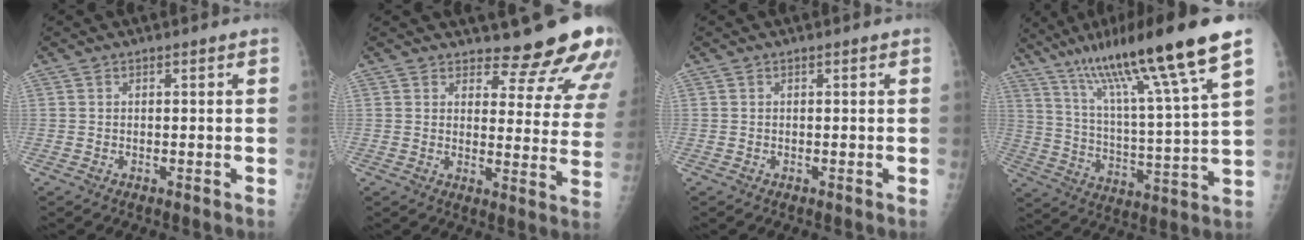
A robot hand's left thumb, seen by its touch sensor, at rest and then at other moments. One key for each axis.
{"total": 13.7, "fx": 12.6, "fy": 3.7, "fz": 3.9, "tx": -0.005, "ty": -0.113, "tz": 0.135}
{"total": 0.0}
{"total": 22.1, "fx": 14.2, "fy": 1.2, "fz": 16.8, "tx": -0.273, "ty": -0.041, "tz": 0.239}